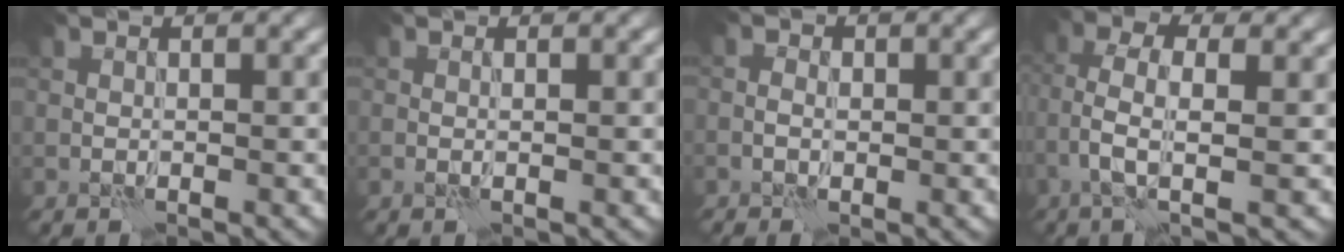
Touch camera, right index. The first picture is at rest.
{"total": 0.7, "force": [0.1, 0.1, 0.6], "torque": [-0.011, -0.004, -0.001]}
{"total": 2.0, "force": [-0.3, 1.5, 1.2], "torque": [-0.004, 0.009, -0.013]}
{"total": 4.4, "force": [-0.6, 1.5, 4.1], "torque": [-0.089, 0.010, -0.018]}